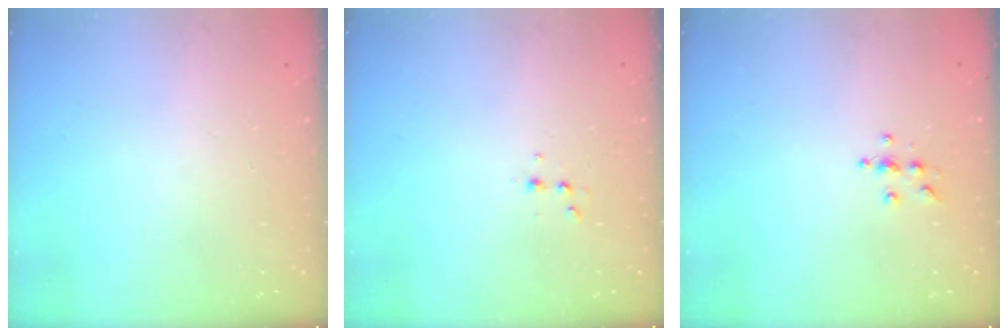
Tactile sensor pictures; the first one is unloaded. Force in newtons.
{"total": 2.6, "press": 2.5, "slide": 0.8}
{"total": 4.6, "press": 4.5, "slide": 0.5}